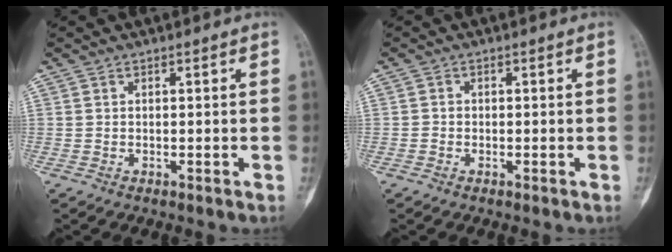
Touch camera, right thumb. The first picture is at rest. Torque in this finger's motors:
{"motor_torque": [0.12, -0.24, -0.33, -0.05, -0.14]}